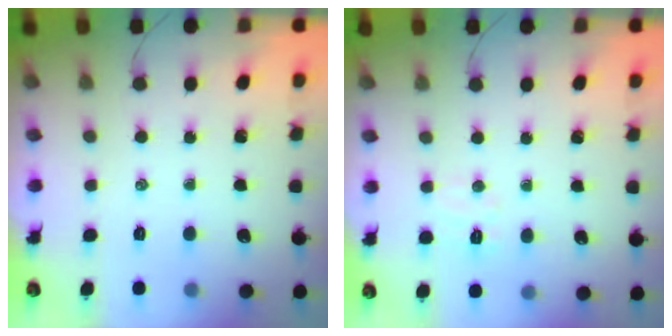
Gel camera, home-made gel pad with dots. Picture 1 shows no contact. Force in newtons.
{"total": 5.2, "press": 5.0, "slide": 1.2}